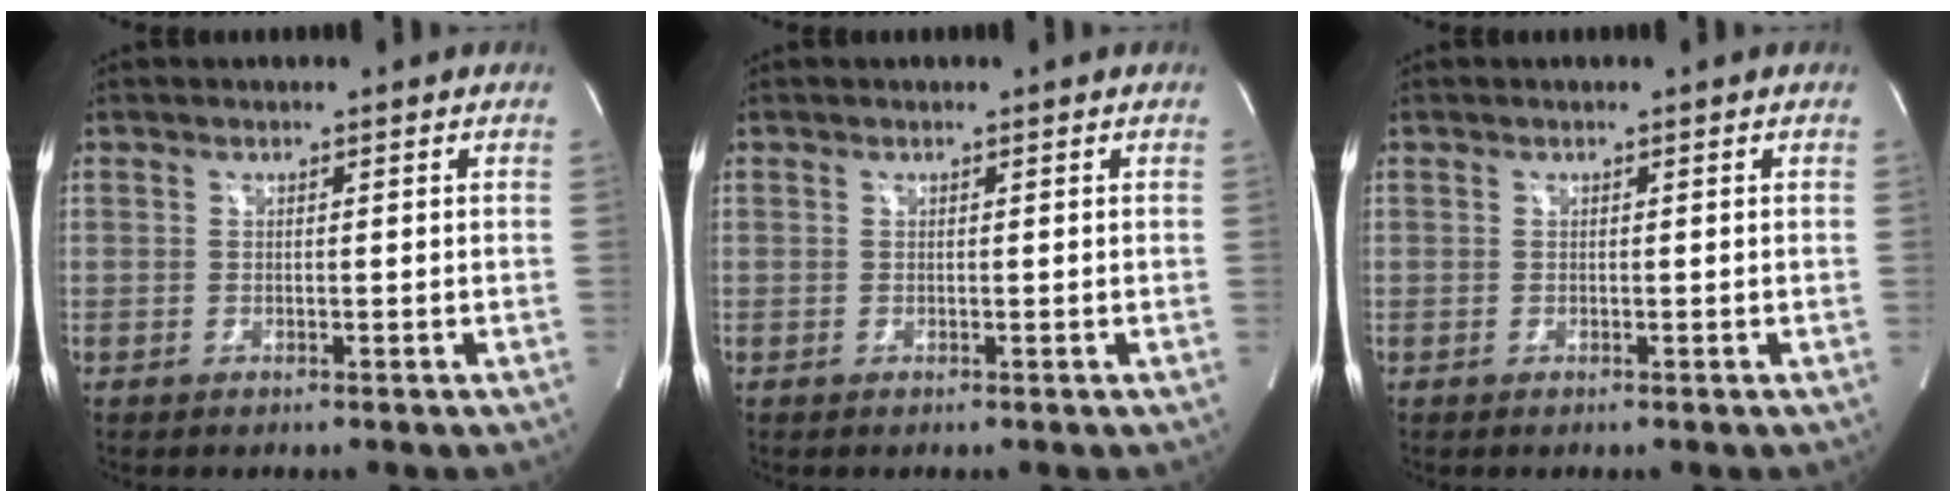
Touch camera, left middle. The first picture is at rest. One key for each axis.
{"total": 0.0}
{"total": 0.0}